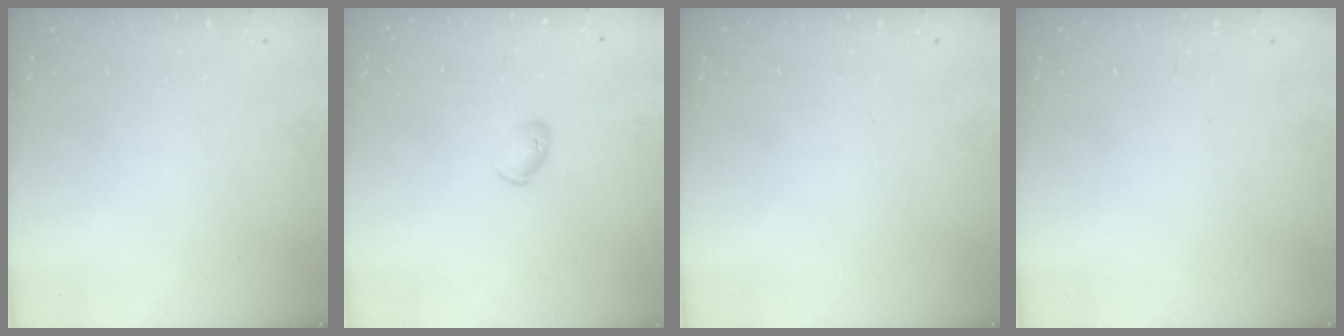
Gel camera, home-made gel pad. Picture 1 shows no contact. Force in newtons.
{"total": 4.8, "press": 4.7, "slide": 0.8}
{"total": 0.0}
{"total": 0.0}